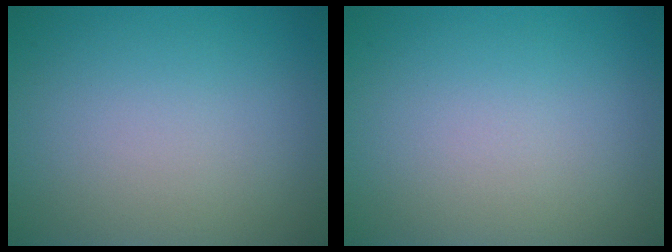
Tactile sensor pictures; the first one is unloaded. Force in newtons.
{"total": 0.0}